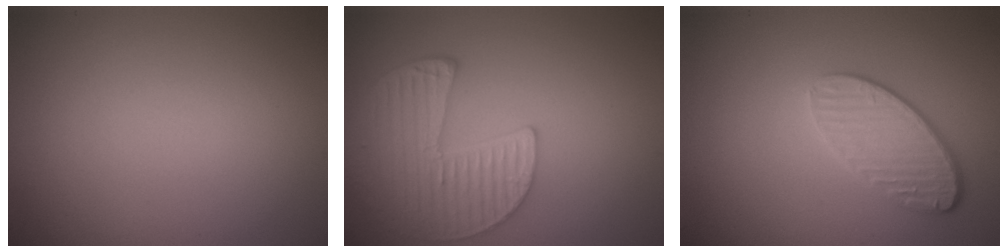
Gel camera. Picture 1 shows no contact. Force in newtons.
{"total": 5.3, "press": 4.4, "slide": 3.0}
{"total": 3.6, "press": 2.8, "slide": 2.3}